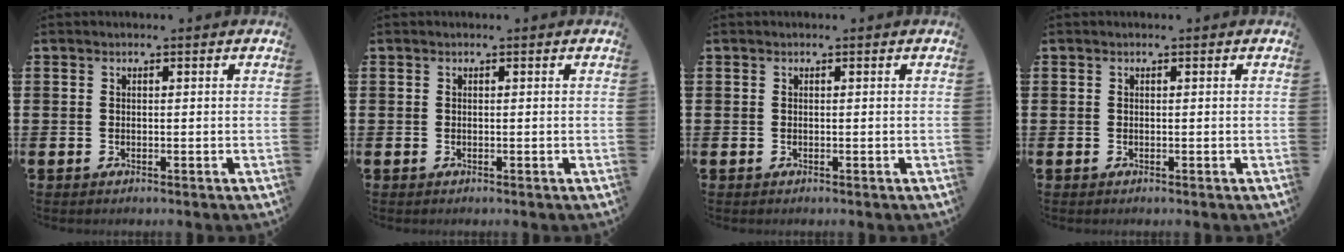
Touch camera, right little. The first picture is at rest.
{"total": 0.0}
{"total": 0.0}
{"total": 0.0}